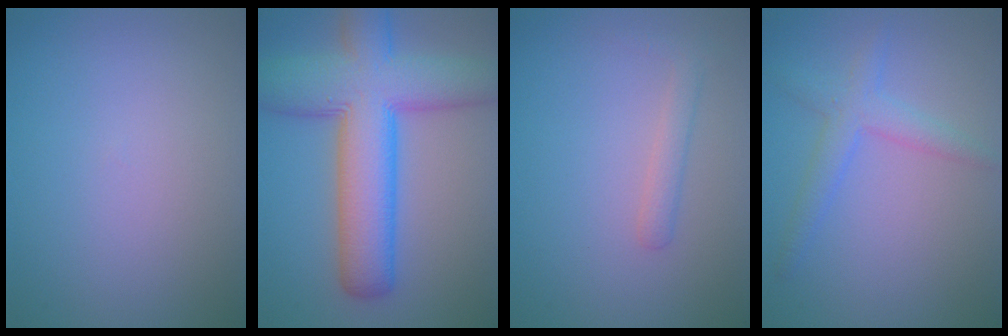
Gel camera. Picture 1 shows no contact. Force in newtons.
{"total": 11.1, "press": 11.1, "slide": 0.4}
{"total": 1.6, "press": 1.6, "slide": 0.1}
{"total": 2.8, "press": 2.8, "slide": 0.1}